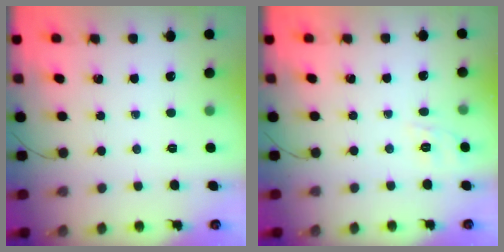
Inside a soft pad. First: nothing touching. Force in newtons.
{"total": 5.9, "press": 5.6, "slide": 1.9}